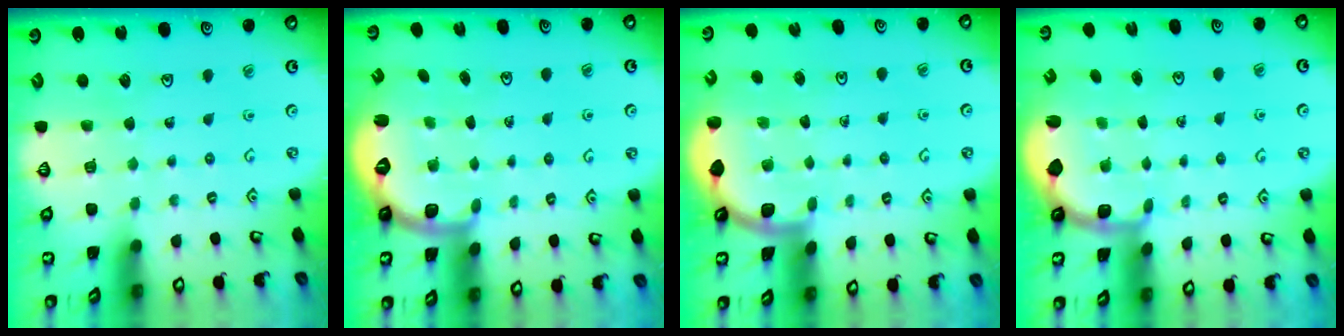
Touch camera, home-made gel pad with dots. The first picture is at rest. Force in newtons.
{"total": 2.8, "press": 1.7, "slide": 2.1}
{"total": 2.2, "press": 2.2, "slide": 0.1}
{"total": 2.5, "press": 1.3, "slide": 2.1}